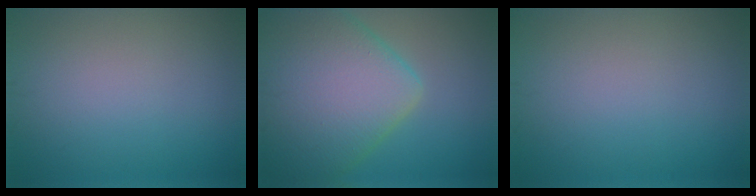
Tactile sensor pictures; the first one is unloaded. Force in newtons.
{"total": 11.1, "press": 11.1, "slide": 0.5}
{"total": 0.0}